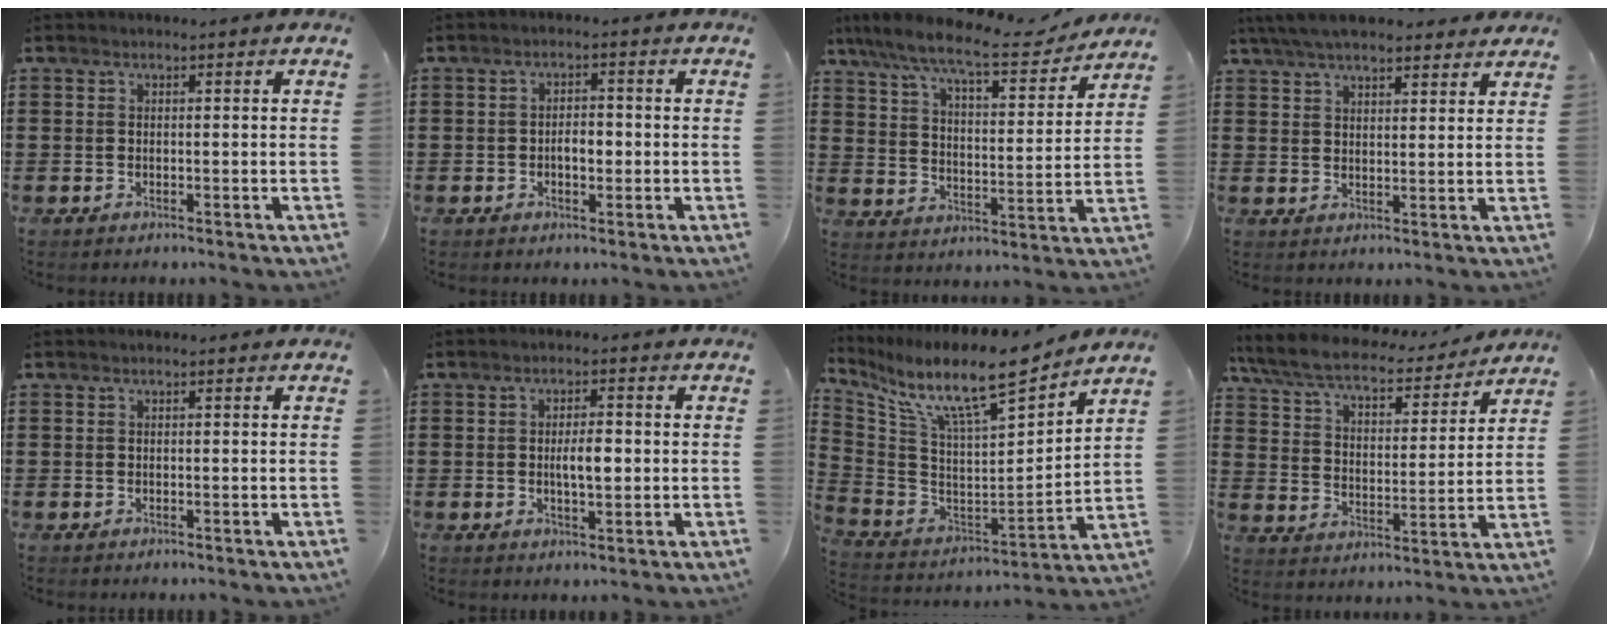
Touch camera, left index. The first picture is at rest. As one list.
[{"total": 2.9, "force": [-0.5, 1.4, 2.5], "torque": [-0.041, 0.001, -0.014]}, {"total": 10.1, "force": [8.5, 1.1, 5.3], "torque": [-0.136, -0.041, 0.143]}, {"total": 5.9, "force": [5.2, 1.3, 2.4], "torque": [-0.061, -0.006, 0.099]}, {"total": 0.0}, {"total": 3.8, "force": [0.0, 1.3, 3.6], "torque": [-0.060, -0.002, -0.003]}, {"total": 11.9, "force": [9.3, 1.4, 7.3], "torque": [-0.169, -0.069, 0.154]}, {"total": 7.3, "force": [6.5, 1.1, 3.1], "torque": [-0.088, -0.039, 0.110]}]